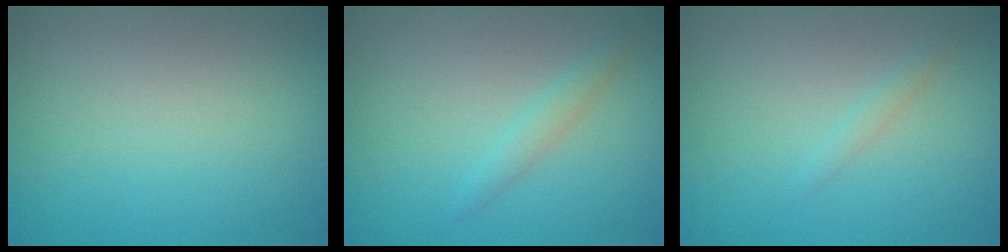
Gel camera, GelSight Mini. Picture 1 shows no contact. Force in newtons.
{"total": 1.3, "press": 1.3, "slide": 0.1}
{"total": 0.8, "press": 0.8, "slide": 0.1}